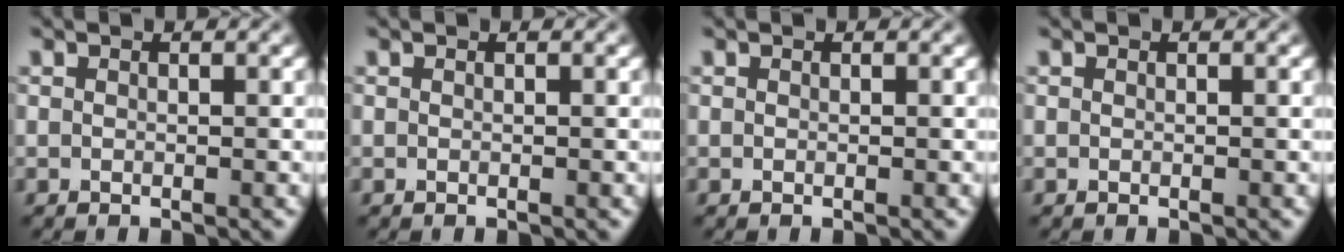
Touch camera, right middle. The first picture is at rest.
{"total": 0.0}
{"total": 0.0}
{"total": 0.0}